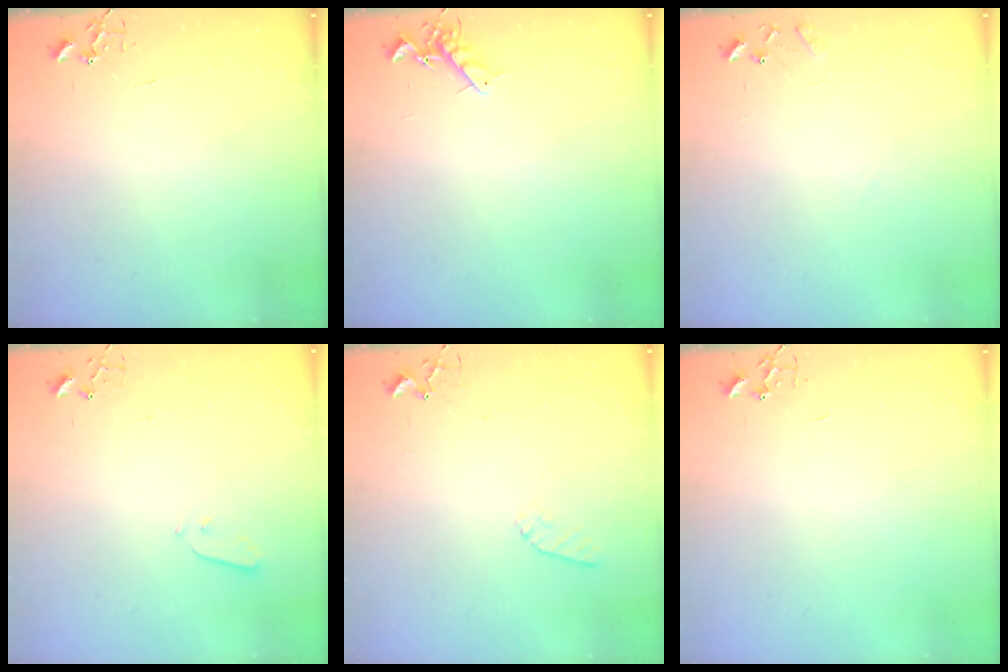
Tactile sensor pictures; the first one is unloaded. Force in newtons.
{"total": 7.2, "press": 7.1, "slide": 1.1}
{"total": 8.3, "press": 8.3, "slide": 0.6}
{"total": 3.0, "press": 3.0, "slide": 0.3}
{"total": 6.6, "press": 6.5, "slide": 0.7}
{"total": 0.0}